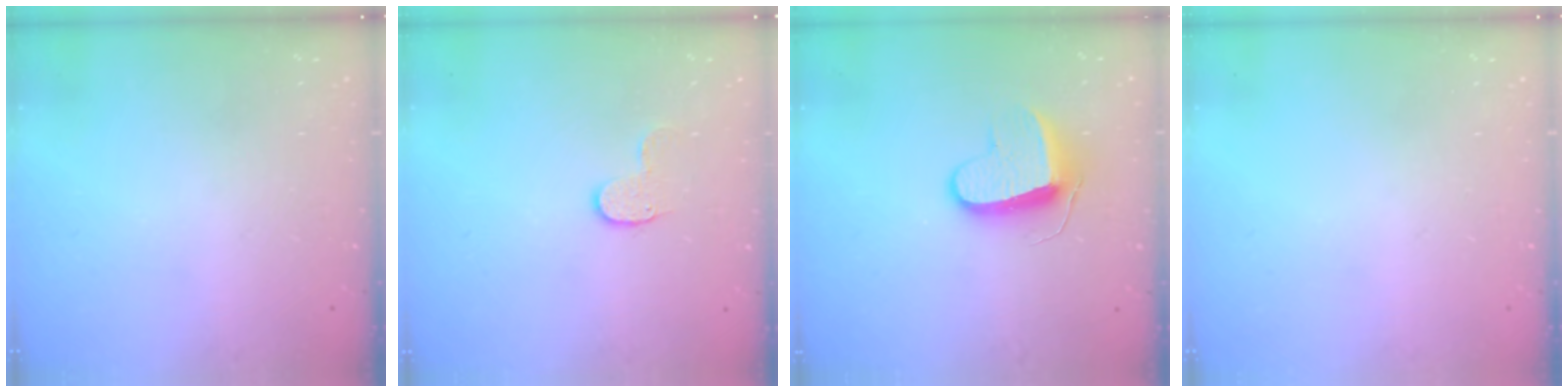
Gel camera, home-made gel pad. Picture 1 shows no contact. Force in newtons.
{"total": 5.5, "press": 5.5, "slide": 0.6}
{"total": 9.3, "press": 9.3, "slide": 0.5}
{"total": 0.0}